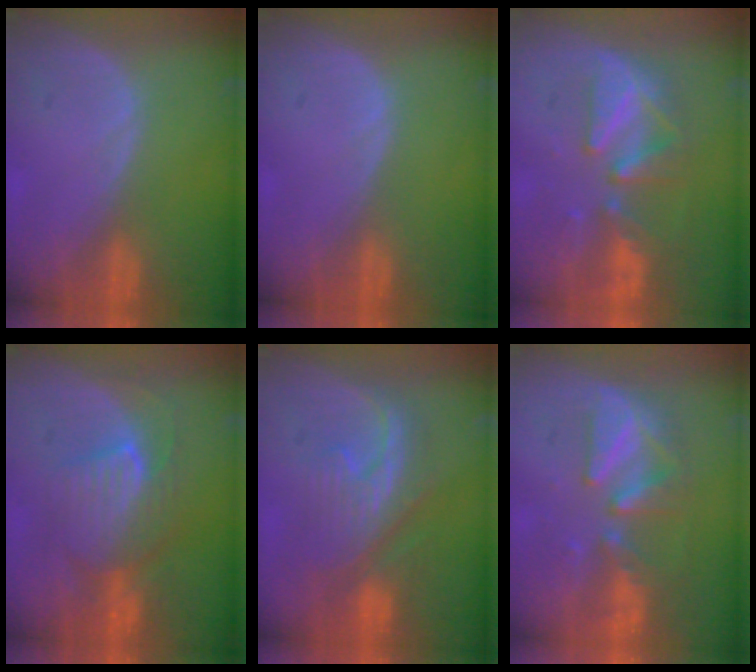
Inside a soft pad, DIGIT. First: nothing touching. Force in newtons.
{"total": 0.0}
{"total": 8.6, "press": 8.1, "slide": 2.7}
{"total": 8.0, "press": 8.0, "slide": 0.7}
{"total": 8.0, "press": 7.9, "slide": 1.2}
{"total": 8.0, "press": 7.9, "slide": 1.5}